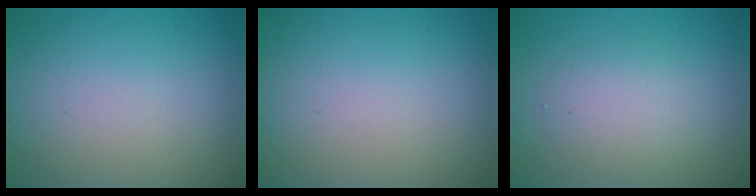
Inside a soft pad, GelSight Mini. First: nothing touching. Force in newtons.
{"total": 0.0}
{"total": 2.7, "press": 2.7, "slide": 0.2}